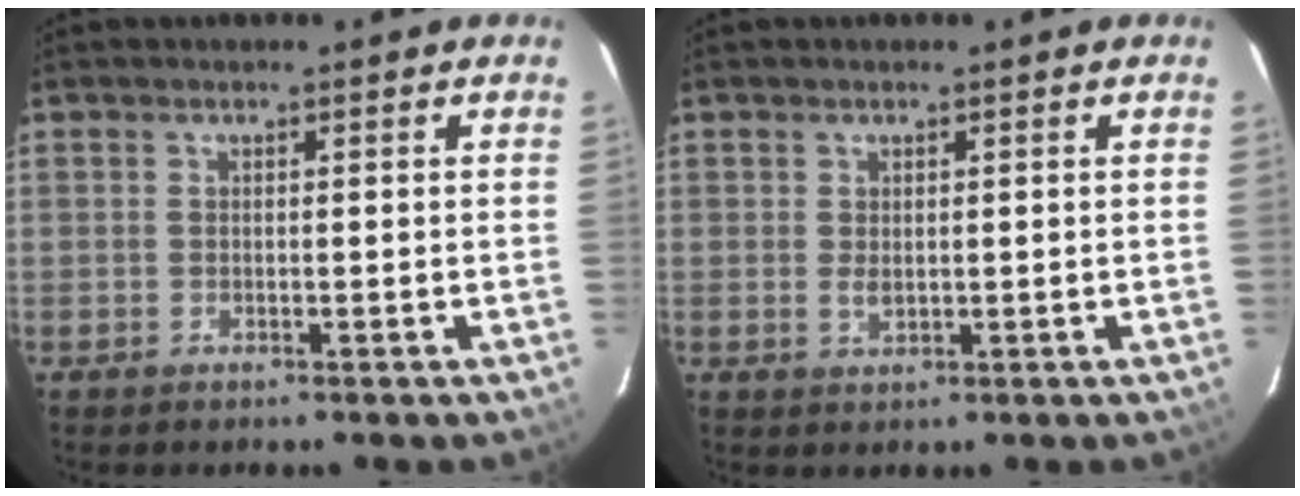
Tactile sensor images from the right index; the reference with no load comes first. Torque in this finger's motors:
{"motor_torque": [0.37, 0.17, 0.22, 0.04]}